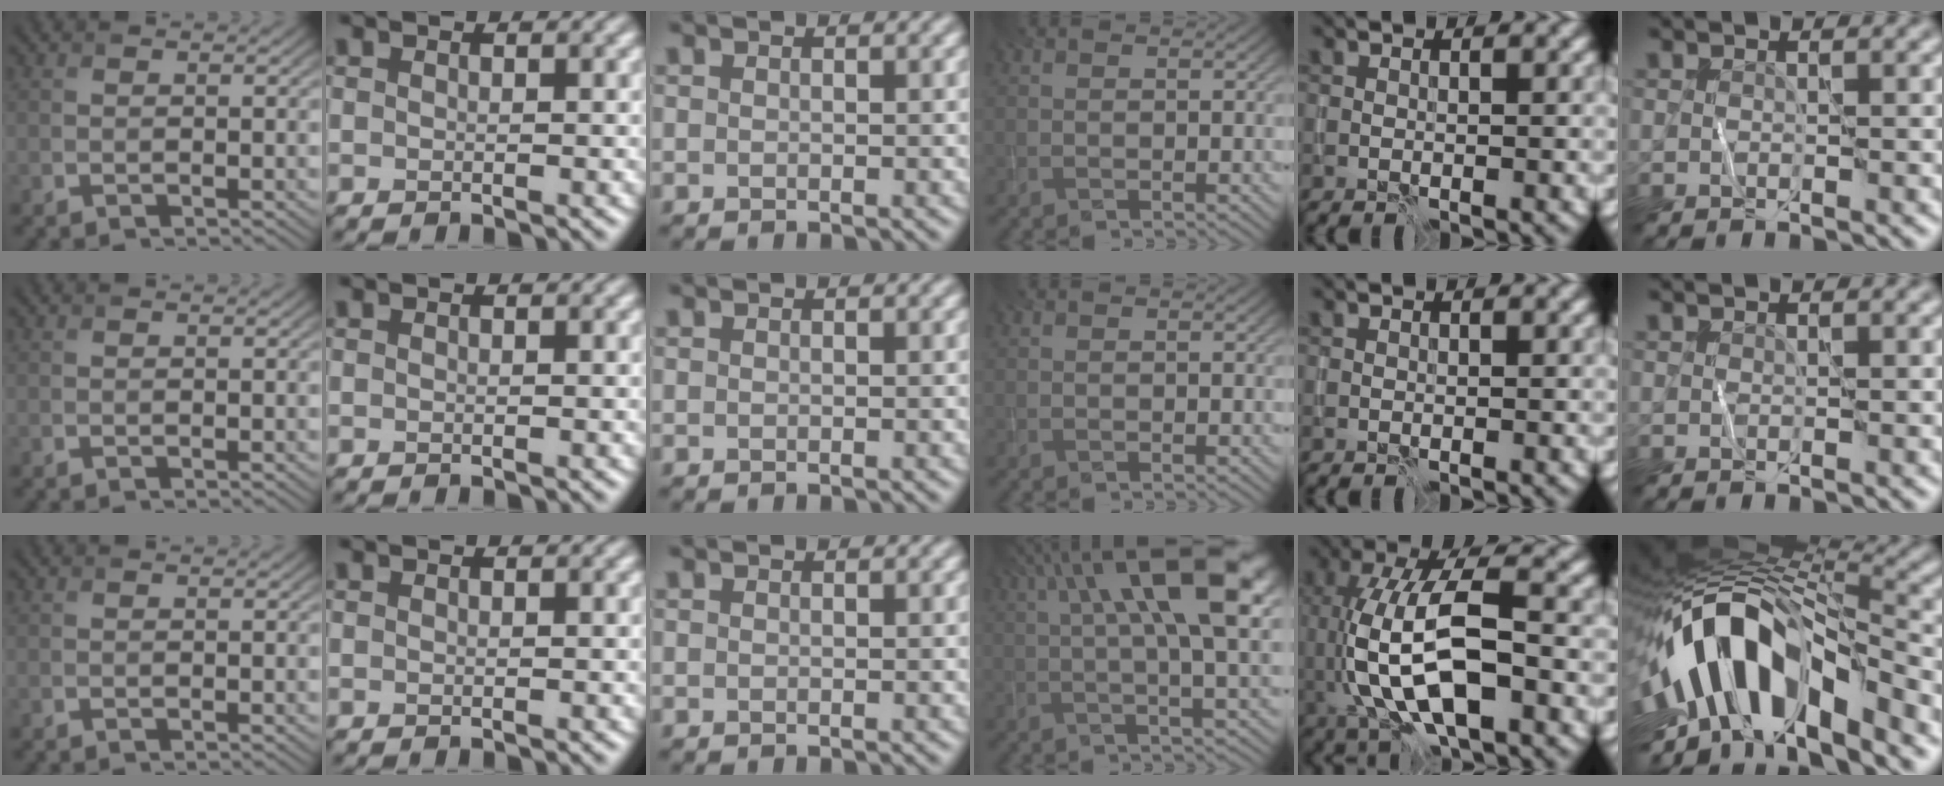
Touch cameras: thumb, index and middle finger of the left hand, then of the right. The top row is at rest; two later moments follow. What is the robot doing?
{"motion": "wipe", "object": "whiteboard"}